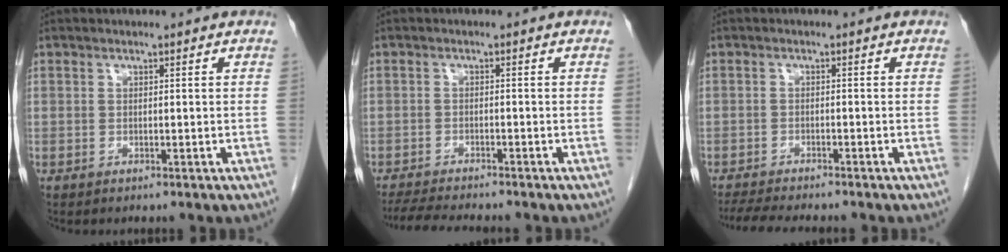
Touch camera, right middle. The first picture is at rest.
{"total": 7.2, "force": [-6.6, 0.3, 3.0], "torque": [-0.047, -0.017, -0.106]}
{"total": 7.5, "force": [-6.8, 0.7, 3.3], "torque": [-0.051, -0.015, -0.106]}